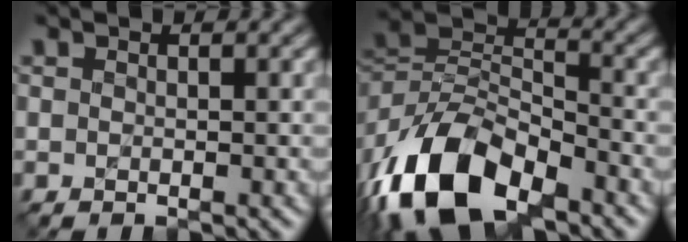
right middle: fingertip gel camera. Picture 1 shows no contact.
{"total": 12.0, "force": [-7.0, 6.6, 7.2], "torque": [-0.141, -0.006, -0.139]}